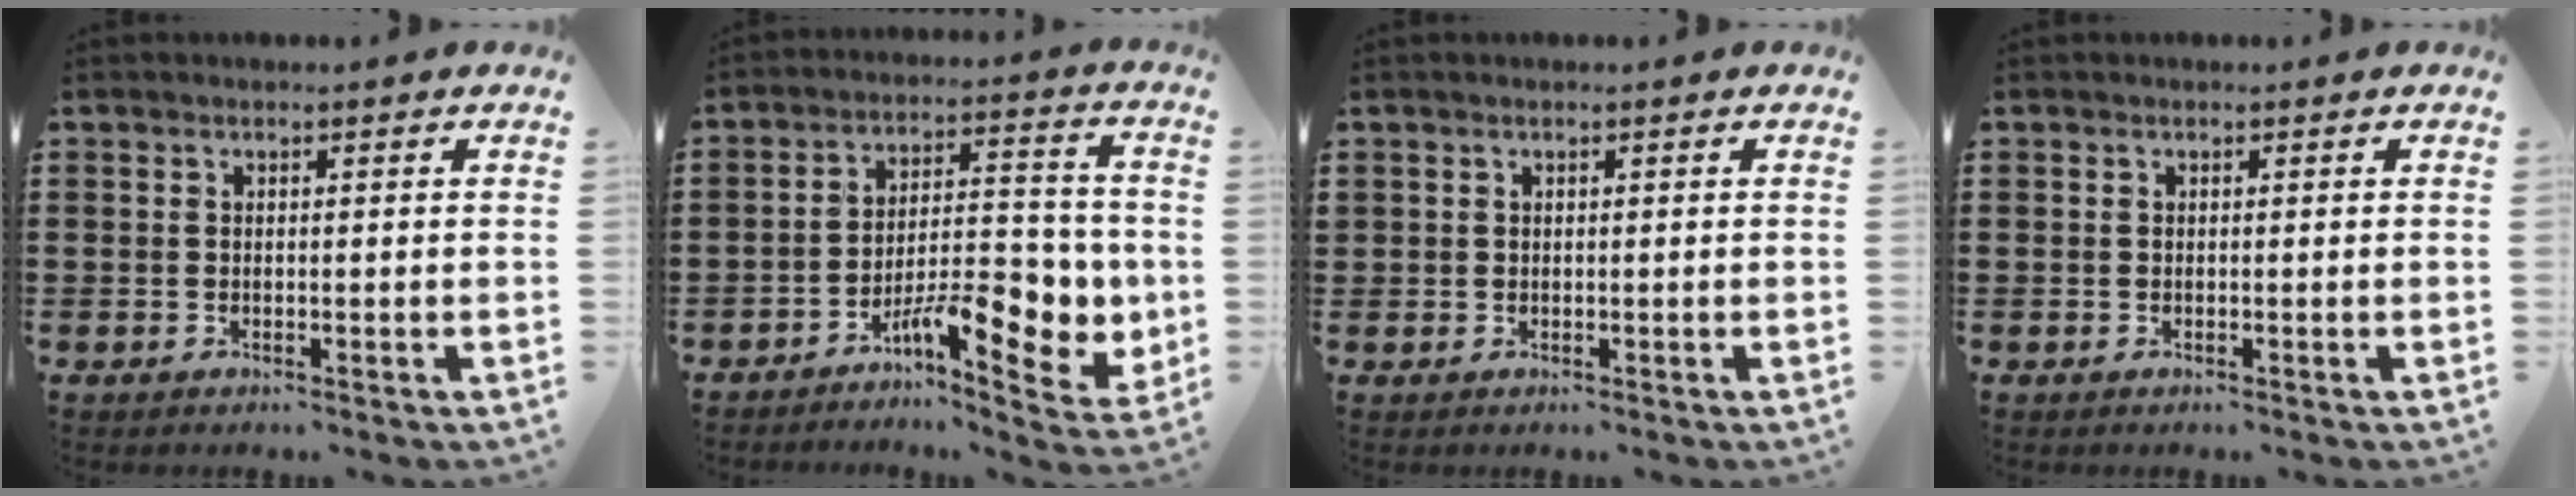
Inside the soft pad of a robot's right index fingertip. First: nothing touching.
{"total": 10.8, "force": [-5.2, 3.9, 8.6], "torque": [-0.109, 0.003, -0.093]}
{"total": 0.6, "force": [0.3, 0.5, 0.0], "torque": [-0.002, 0.004, 0.005]}
{"total": 0.0}